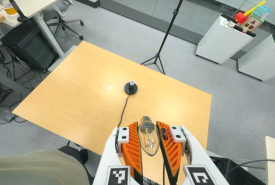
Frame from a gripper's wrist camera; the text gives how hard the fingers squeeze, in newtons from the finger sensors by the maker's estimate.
{"total": 20.2, "left": 22.5, "right": 17.8}